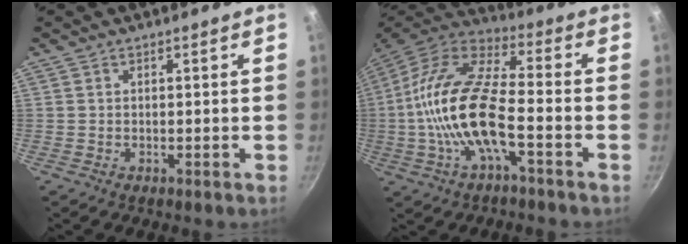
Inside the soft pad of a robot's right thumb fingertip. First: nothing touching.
{"total": 18.0, "force": [-3.9, 6.7, 16.2], "torque": [-0.315, 0.039, -0.092]}